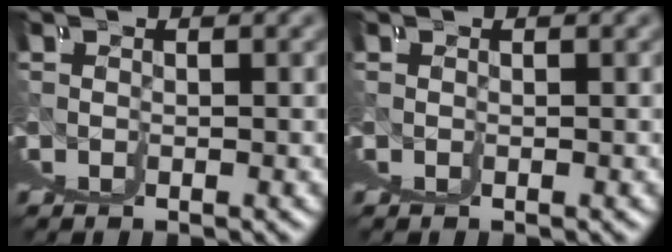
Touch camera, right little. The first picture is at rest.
{"total": 0.0}